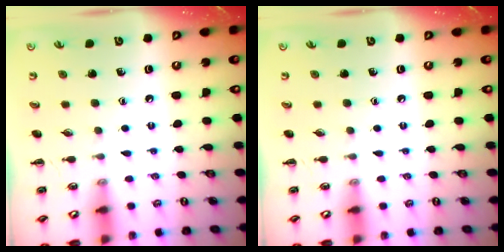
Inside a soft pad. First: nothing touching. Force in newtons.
{"total": 0.0}